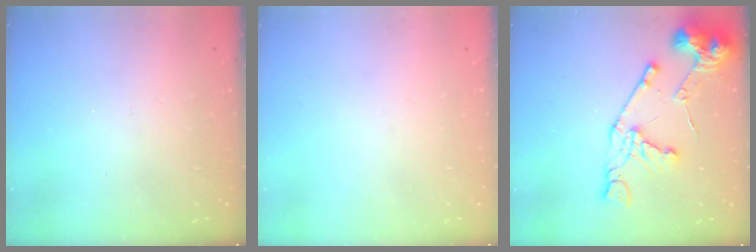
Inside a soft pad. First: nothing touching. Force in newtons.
{"total": 0.0}
{"total": 16.2, "press": 16.1, "slide": 1.8}